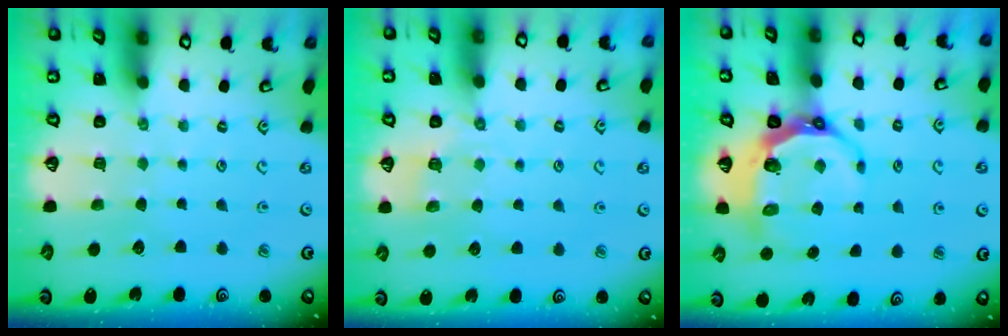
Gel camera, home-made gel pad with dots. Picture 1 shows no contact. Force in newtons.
{"total": 3.0, "press": 2.5, "slide": 1.6}
{"total": 7.0, "press": 6.2, "slide": 3.2}